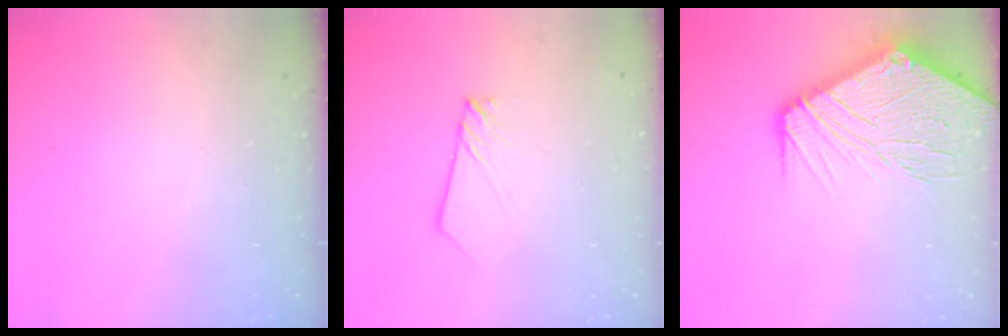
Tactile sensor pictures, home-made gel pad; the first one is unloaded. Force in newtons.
{"total": 2.7, "press": 2.6, "slide": 0.3}
{"total": 17.5, "press": 17.4, "slide": 2.2}